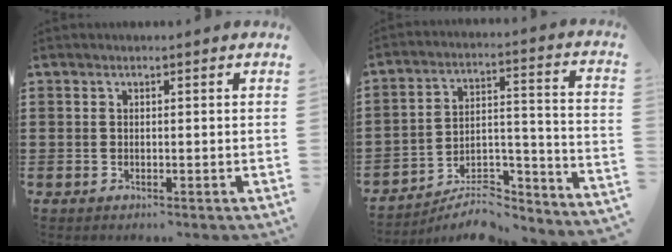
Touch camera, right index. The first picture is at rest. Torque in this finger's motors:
{"motor_torque": [0.88, -0.85, 0.28, 0.06]}